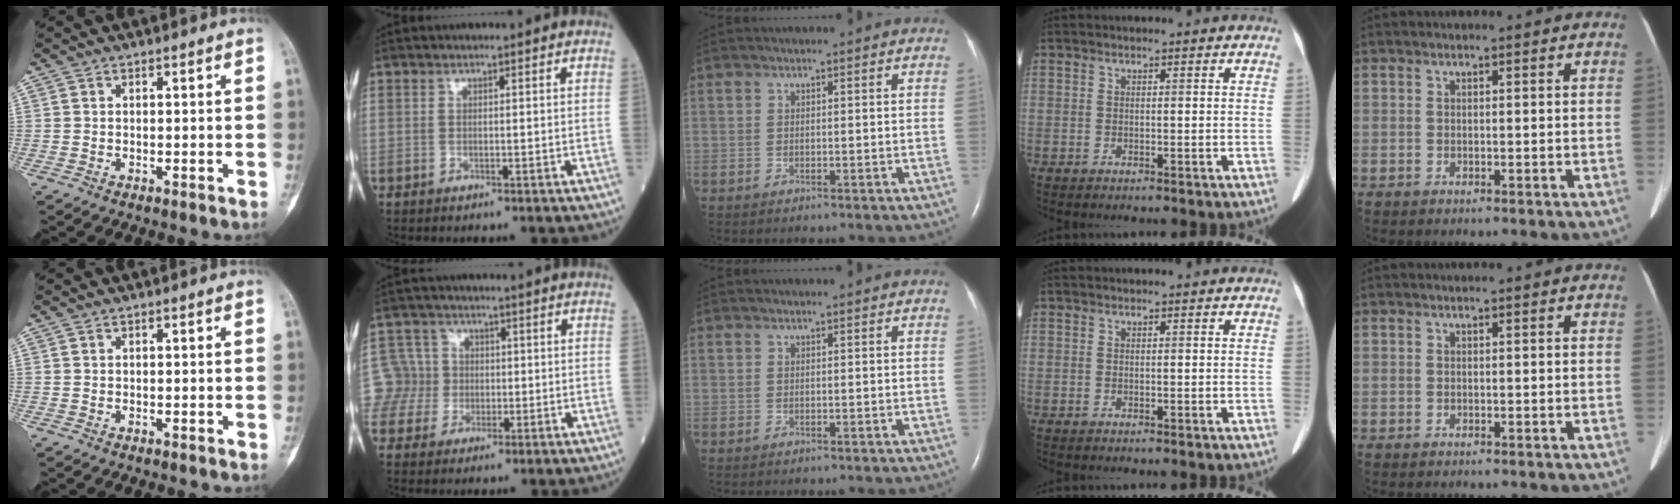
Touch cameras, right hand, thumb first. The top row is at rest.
{"index": {"total": 5.1, "force": [-0.6, 5.1, -0.4], "torque": [0.015, 0.020, -0.012]}}